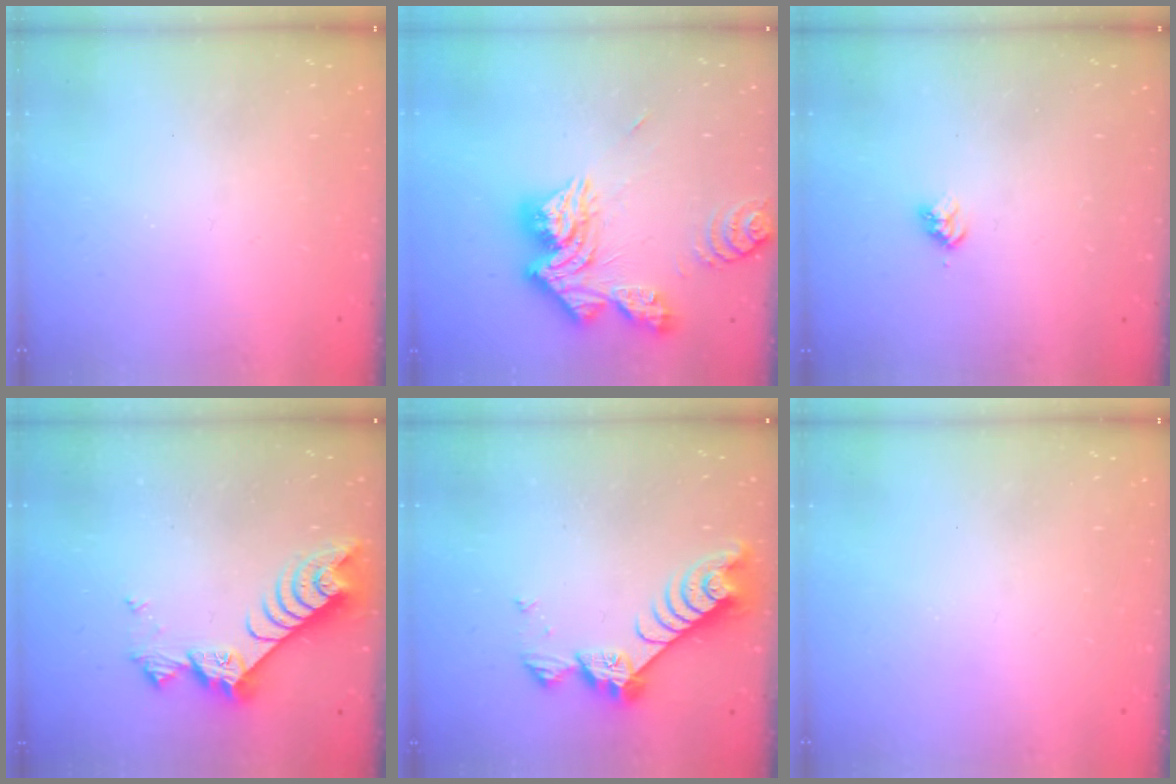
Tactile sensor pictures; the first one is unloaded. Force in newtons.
{"total": 18.5, "press": 18.4, "slide": 1.6}
{"total": 3.1, "press": 3.1, "slide": 0.4}
{"total": 7.9, "press": 7.9, "slide": 0.7}
{"total": 7.4, "press": 7.3, "slide": 0.9}
{"total": 0.0}